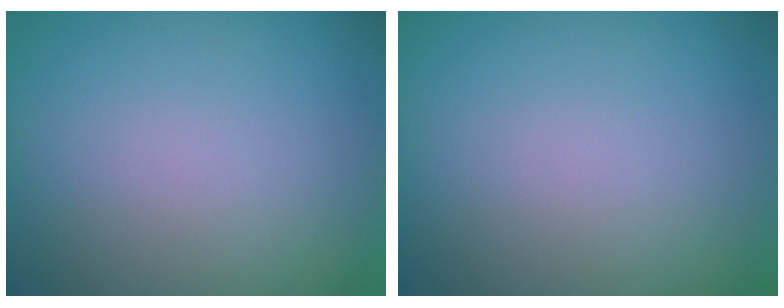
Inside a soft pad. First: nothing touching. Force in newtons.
{"total": 0.0}